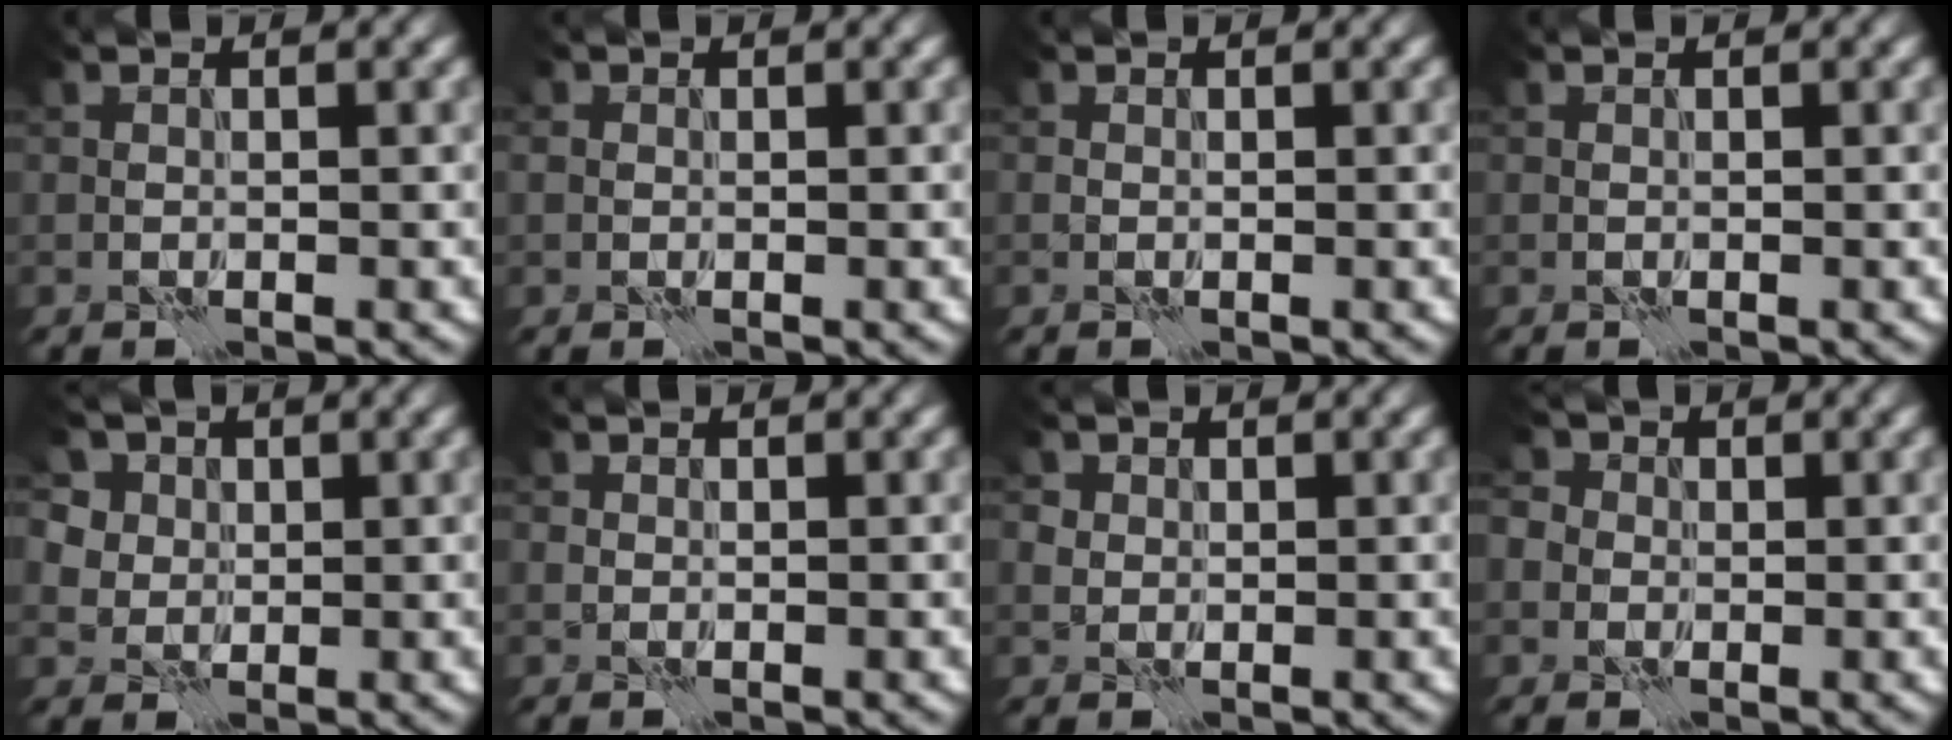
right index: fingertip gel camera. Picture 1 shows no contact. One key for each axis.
{"total": 0.9, "fx": -0.1, "fy": 0.9, "fz": 0.0, "tx": -0.001, "ty": -0.003, "tz": -0.007}
{"total": 0.0}
{"total": 0.0}
{"total": 7.3, "fx": 3.8, "fy": 5.6, "fz": 2.8, "tx": -0.067, "ty": 0.011, "tz": 0.041}
{"total": 0.5, "fx": 0.0, "fy": 0.5, "fz": -0.2, "tx": 0.004, "ty": -0.004, "tz": -0.004}
{"total": 2.1, "fx": 0.8, "fy": 1.9, "fz": 0.5, "tx": -0.014, "ty": 0.001, "tz": 0.008}
{"total": 5.5, "fx": 1.6, "fy": 4.9, "fz": 2.0, "tx": -0.045, "ty": 0.032, "tz": -0.012}